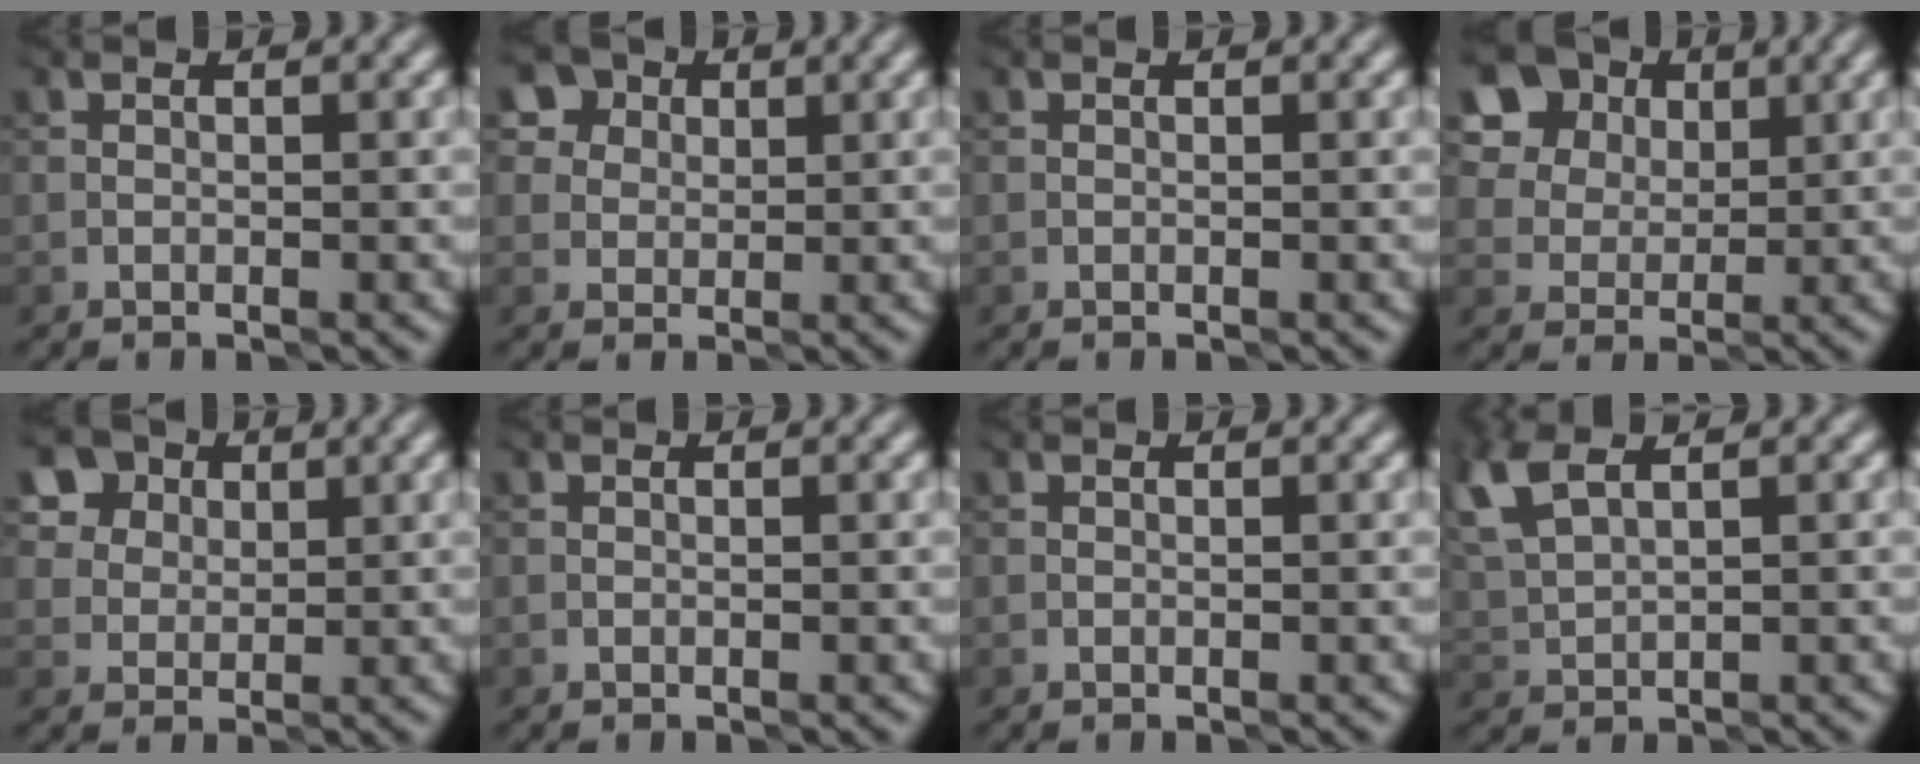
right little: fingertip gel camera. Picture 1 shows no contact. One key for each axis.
{"total": 3.8, "fx": 1.9, "fy": 3.3, "fz": 0.4, "tx": 0.024, "ty": 0.008, "tz": 0.008}
{"total": 0.0}
{"total": 10.3, "fx": 5.0, "fy": 8.4, "fz": 3.3, "tx": -0.091, "ty": 0.018, "tz": 0.093}
{"total": 6.2, "fx": 2.9, "fy": 5.2, "fz": 1.7, "tx": -0.025, "ty": 0.023, "tz": 0.042}
{"total": 0.0}
{"total": 0.0}
{"total": 4.4, "fx": 2.8, "fy": 2.0, "fz": 2.7, "tx": -0.075, "ty": 0.006, "tz": 0.064}